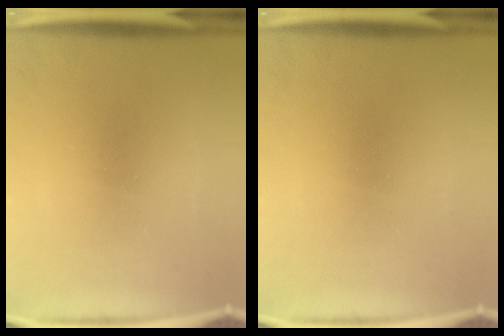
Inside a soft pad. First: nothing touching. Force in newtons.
{"total": 0.0}